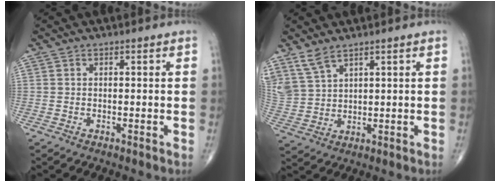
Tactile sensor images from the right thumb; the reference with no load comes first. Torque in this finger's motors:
{"motor_torque": [-0.51, 0.88, 1.00, 1.03, 0.14]}